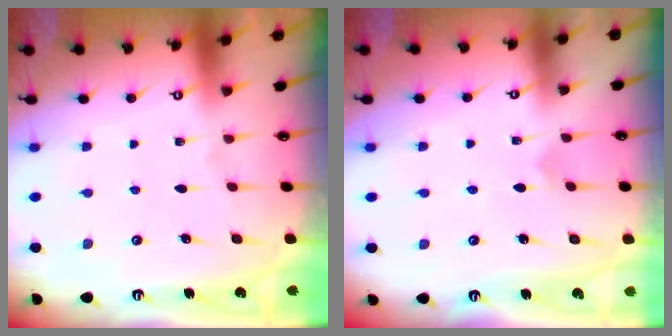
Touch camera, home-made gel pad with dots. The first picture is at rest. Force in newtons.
{"total": 3.0, "press": 3.0, "slide": 0.2}